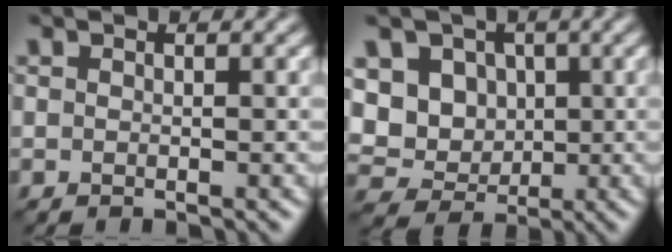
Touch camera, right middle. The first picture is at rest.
{"total": 8.3, "force": [1.9, 7.1, 3.8], "torque": [-0.068, 0.020, 0.021]}